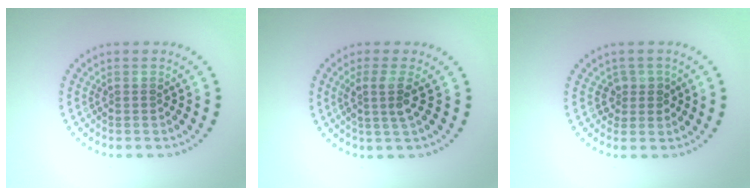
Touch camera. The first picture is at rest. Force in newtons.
{"total": 2.5, "press": 2.0, "slide": 1.6}
{"total": 1.3, "press": 1.2, "slide": 0.6}